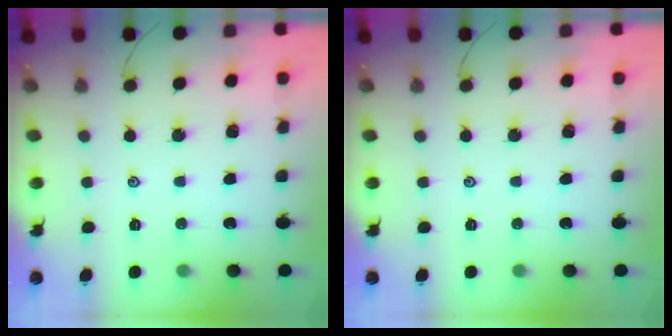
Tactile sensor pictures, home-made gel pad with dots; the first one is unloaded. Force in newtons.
{"total": 0.0}